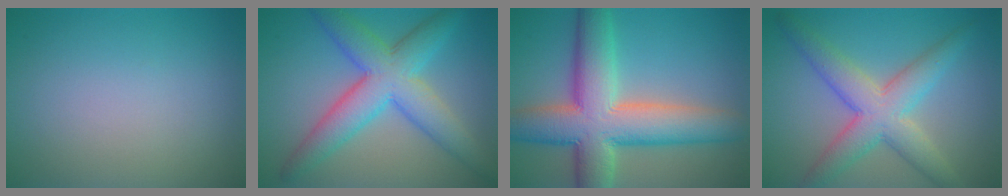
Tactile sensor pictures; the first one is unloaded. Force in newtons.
{"total": 7.5, "press": 7.5, "slide": 0.2}
{"total": 10.9, "press": 10.9, "slide": 0.7}
{"total": 6.2, "press": 6.2, "slide": 0.2}